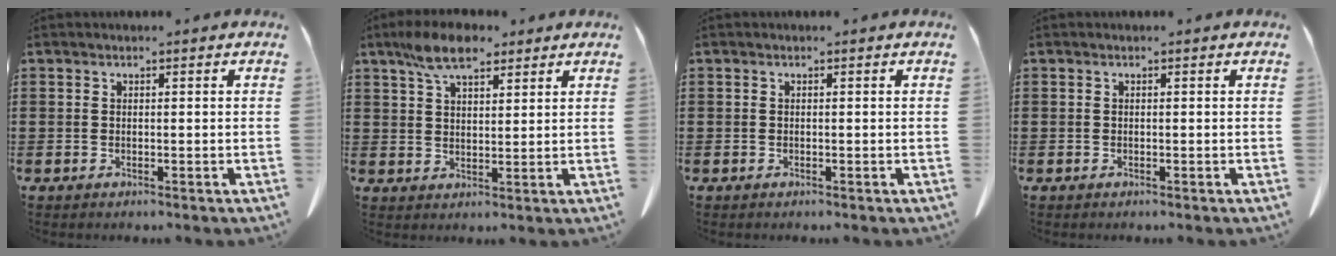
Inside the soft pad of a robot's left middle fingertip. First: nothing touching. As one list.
[{"total": 7.3, "force": [5.1, 2.9, 4.3], "torque": [-0.099, 0.003, 0.094]}, {"total": 0.0}, {"total": 0.0}]